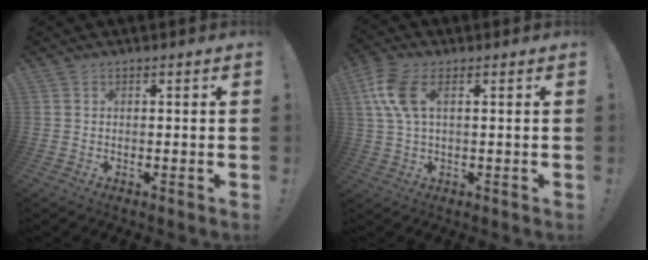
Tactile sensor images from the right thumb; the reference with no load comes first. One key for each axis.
{"total": 8.7, "fx": 2.4, "fy": 4.2, "fz": 7.2, "tx": -0.158, "ty": 0.005, "tz": 0.050}